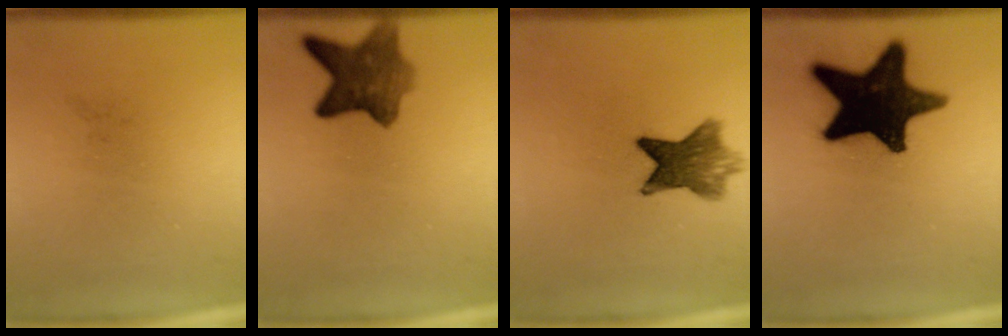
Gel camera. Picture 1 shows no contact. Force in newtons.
{"total": 7.4}
{"total": 7.7}
{"total": 19.5}